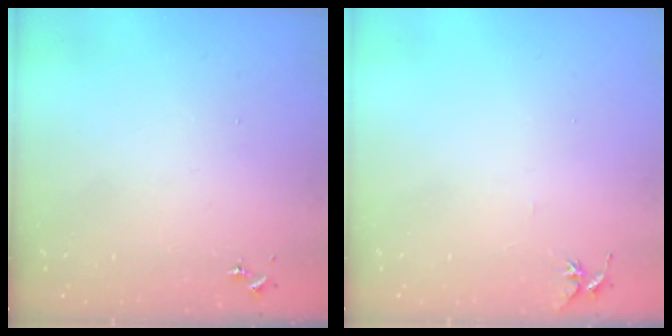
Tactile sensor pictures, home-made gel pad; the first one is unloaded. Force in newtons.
{"total": 4.9, "press": 4.8, "slide": 0.5}